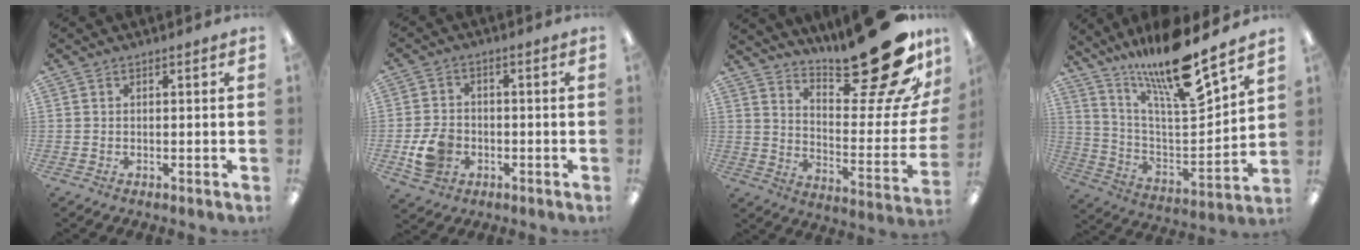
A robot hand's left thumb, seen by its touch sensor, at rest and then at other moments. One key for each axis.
{"total": 7.6, "fx": -2.4, "fy": 6.0, "fz": 4.1, "tx": -0.075, "ty": 0.008, "tz": -0.044}
{"total": 26.8, "fx": 19.1, "fy": 7.7, "fz": 17.2, "tx": -0.199, "ty": -0.145, "tz": 0.304}
{"total": 19.2, "fx": 15.5, "fy": 2.8, "fz": 11.1, "tx": -0.204, "ty": -0.109, "tz": 0.258}